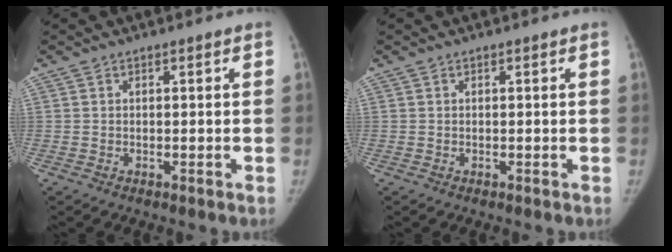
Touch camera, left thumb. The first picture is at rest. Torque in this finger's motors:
{"motor_torque": [0.12, 0.06, 0.20, -0.01, 0.03]}